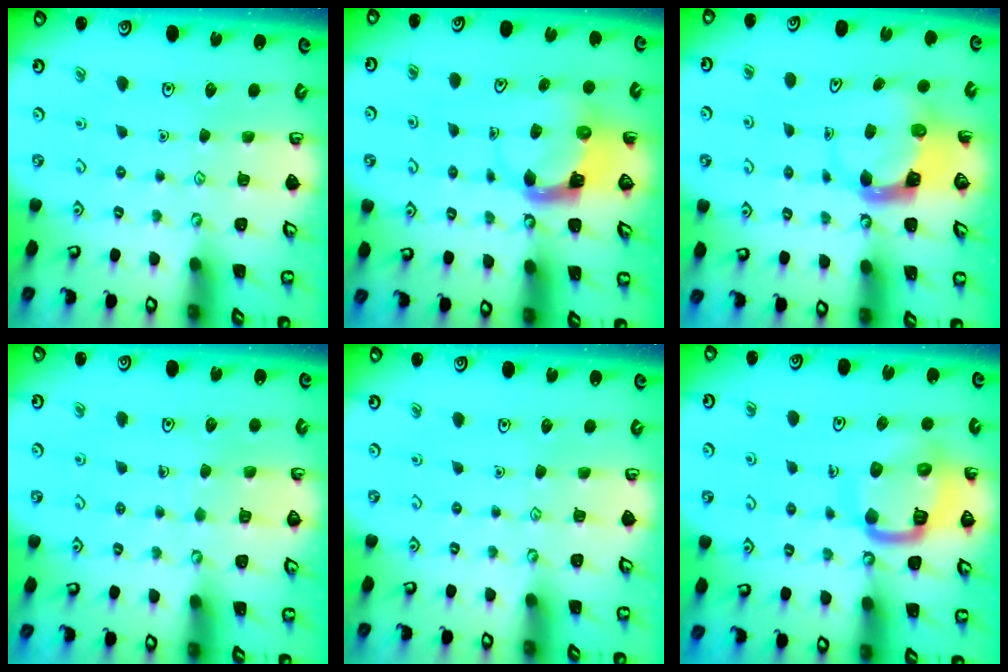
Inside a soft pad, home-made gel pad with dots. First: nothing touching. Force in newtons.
{"total": 3.8, "press": 3.8, "slide": 0.6}
{"total": 3.5, "press": 3.5, "slide": 0.5}
{"total": 3.0, "press": 3.0, "slide": 0.2}
{"total": 0.0}
{"total": 15.3, "press": 15.2, "slide": 1.6}